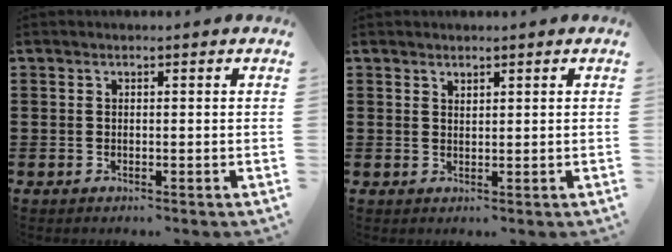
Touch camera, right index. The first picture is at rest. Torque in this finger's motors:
{"motor_torque": [-0.52, 0.26, -0.02, -0.01]}